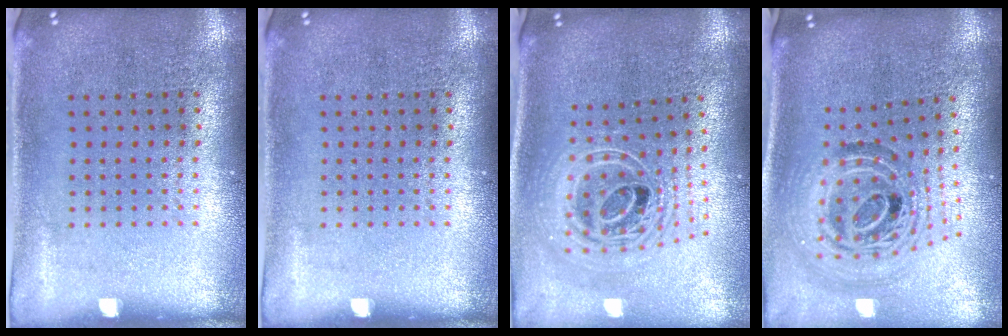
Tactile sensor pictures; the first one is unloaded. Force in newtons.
{"total": 0.0}
{"total": 2.5, "press": 1.8, "slide": 1.6}
{"total": 1.9, "press": 1.5, "slide": 1.1}